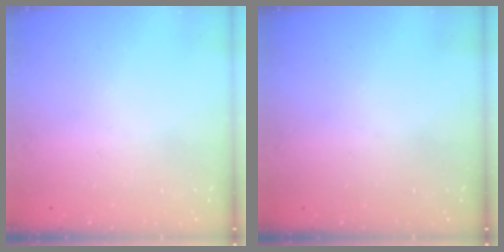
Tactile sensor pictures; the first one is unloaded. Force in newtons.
{"total": 0.0}